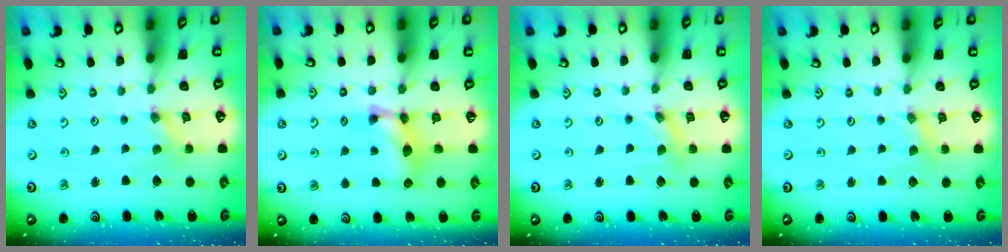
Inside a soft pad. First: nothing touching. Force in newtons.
{"total": 10.5, "press": 10.5, "slide": 0.3}
{"total": 2.1, "press": 2.1, "slide": 0.3}
{"total": 1.6, "press": 1.6, "slide": 0.3}